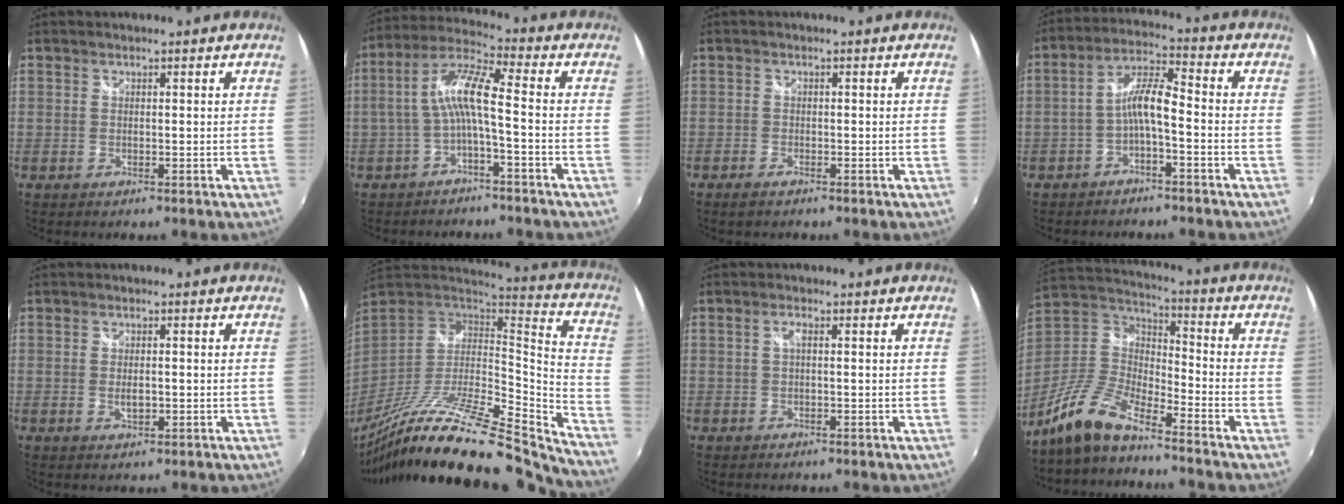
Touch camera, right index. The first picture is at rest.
{"total": 8.3, "force": [-1.9, 1.0, 8.0], "torque": [-0.180, 0.018, -0.033]}
{"total": 1.7, "force": [-1.3, 0.7, 0.7], "torque": [-0.021, -0.004, -0.028]}
{"total": 6.4, "force": [-2.6, 1.3, 5.7], "torque": [-0.125, 0.017, -0.047]}
{"total": 2.5, "force": [-0.4, 1.3, 2.1], "torque": [-0.034, -0.002, -0.006]}
{"total": 27.2, "force": [-22.5, 3.5, 14.8], "torque": [-0.230, -0.048, -0.374]}
{"total": 1.3, "force": [0.1, 0.3, 1.3], "torque": [-0.024, 0.004, -0.001]}
{"total": 12.2, "force": [-9.6, 3.2, 6.7], "torque": [-0.155, 0.005, -0.196]}